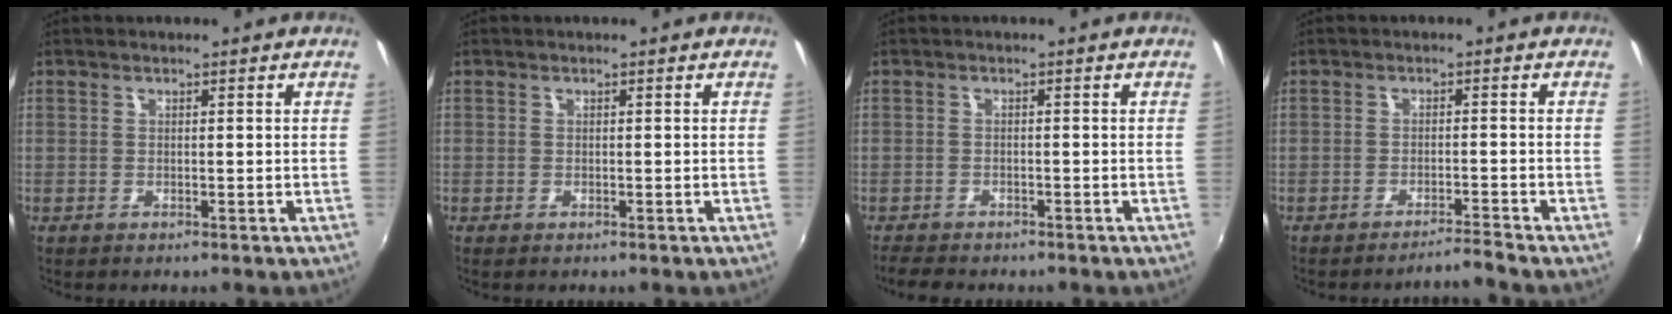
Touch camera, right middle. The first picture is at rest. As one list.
[{"total": 0.0}, {"total": 4.1, "force": [-3.6, 1.4, 1.1], "torque": [-0.040, -0.013, -0.066]}, {"total": 2.9, "force": [-2.5, -1.4, -0.2], "torque": [-0.002, 0.004, -0.042]}]